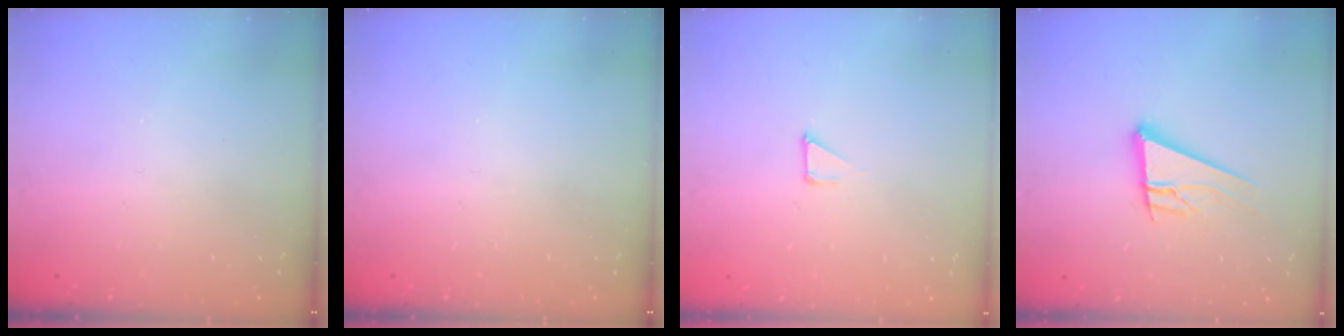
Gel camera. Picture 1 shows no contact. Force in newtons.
{"total": 0.0}
{"total": 1.2, "press": 1.2, "slide": 0.0}
{"total": 13.1, "press": 12.7, "slide": 3.4}